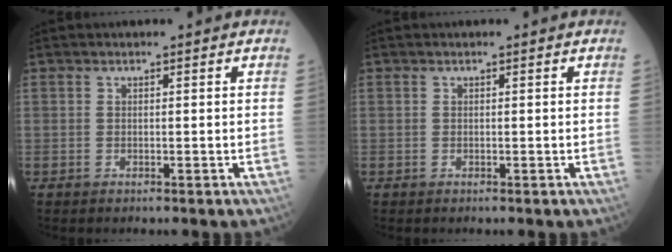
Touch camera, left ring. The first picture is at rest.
{"total": 0.0}